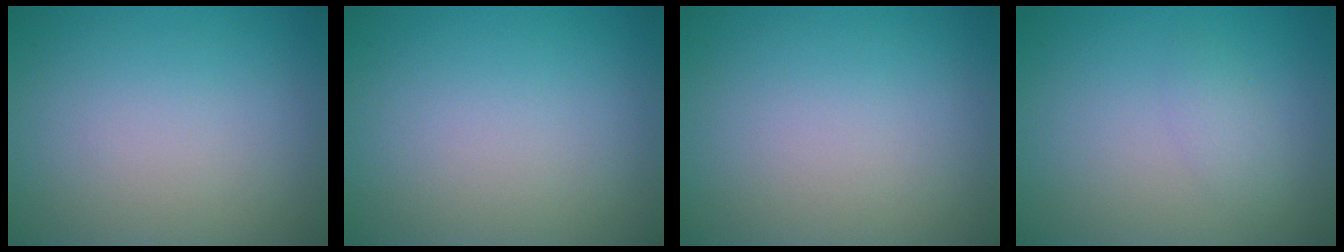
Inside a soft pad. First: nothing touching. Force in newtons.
{"total": 0.0}
{"total": 0.0}
{"total": 1.3, "press": 1.3, "slide": 0.1}